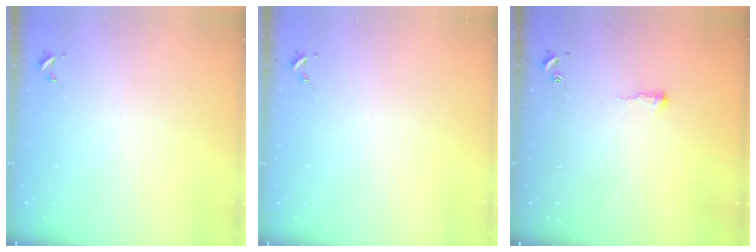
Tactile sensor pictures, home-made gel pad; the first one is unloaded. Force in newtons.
{"total": 0.0}
{"total": 4.0, "press": 3.9, "slide": 0.8}